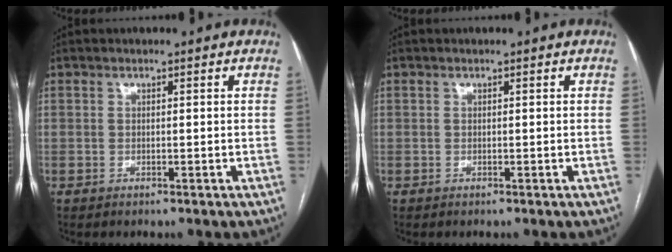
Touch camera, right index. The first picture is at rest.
{"total": 0.0}